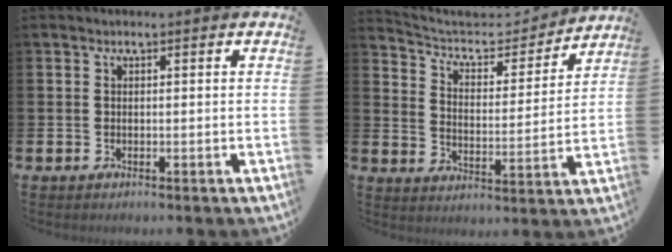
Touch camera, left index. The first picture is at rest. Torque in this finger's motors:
{"motor_torque": [0.59, -1.55, 0.03, 0.00]}